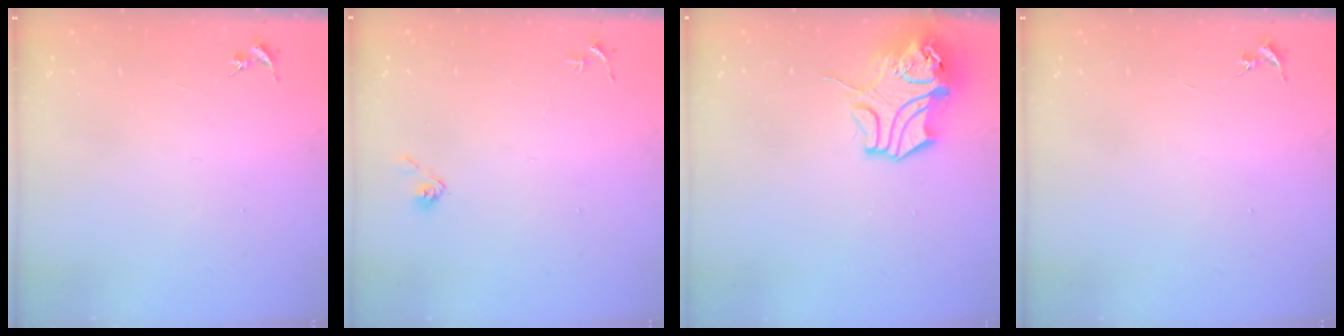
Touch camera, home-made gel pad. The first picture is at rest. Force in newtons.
{"total": 5.6, "press": 5.6, "slide": 0.5}
{"total": 12.7, "press": 12.6, "slide": 1.9}
{"total": 0.0}